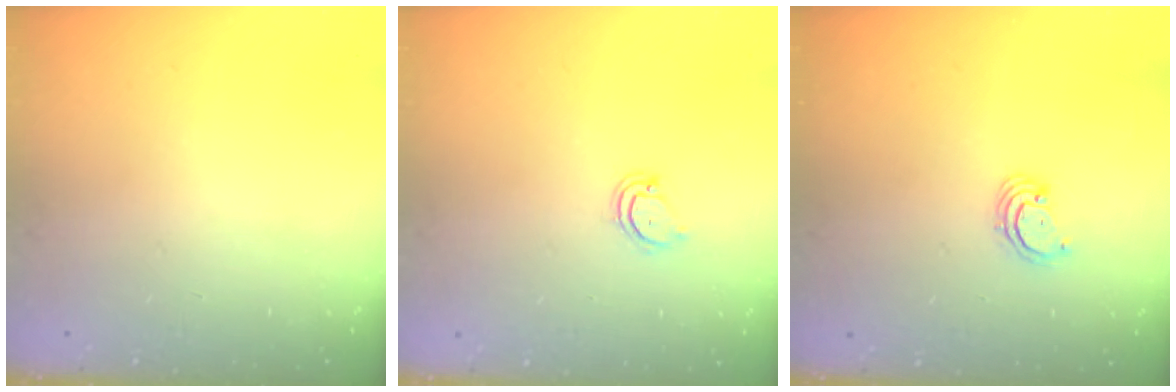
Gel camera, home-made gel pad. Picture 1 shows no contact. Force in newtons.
{"total": 3.6, "press": 3.6, "slide": 0.3}
{"total": 2.5, "press": 2.5, "slide": 0.2}